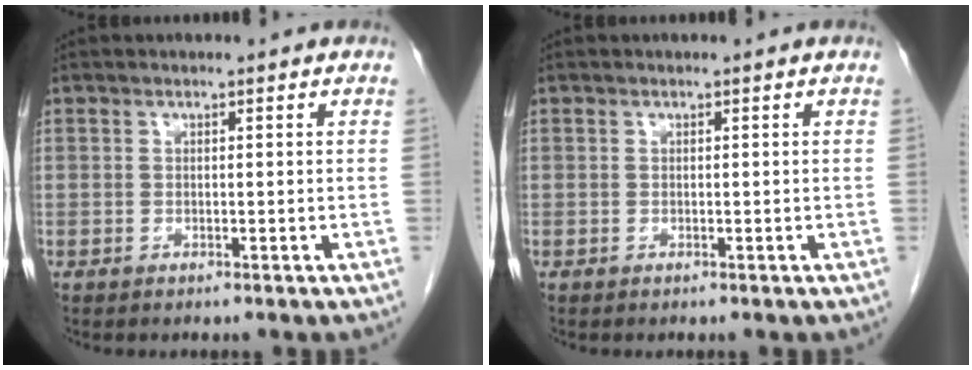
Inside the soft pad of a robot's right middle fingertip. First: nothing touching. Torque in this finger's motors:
{"motor_torque": [0.07, 0.07, -0.04, -0.01]}